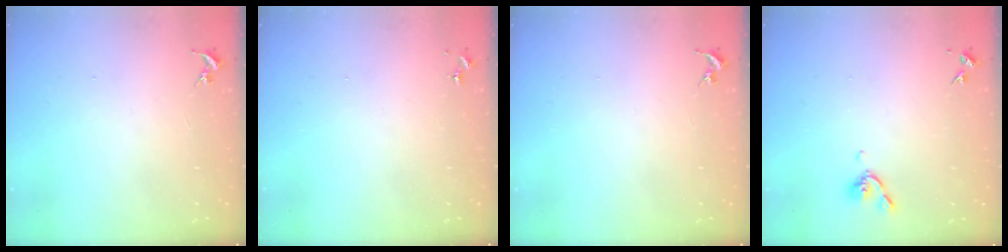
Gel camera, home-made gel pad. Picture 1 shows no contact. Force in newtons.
{"total": 0.0}
{"total": 0.0}
{"total": 5.6, "press": 5.5, "slide": 1.0}